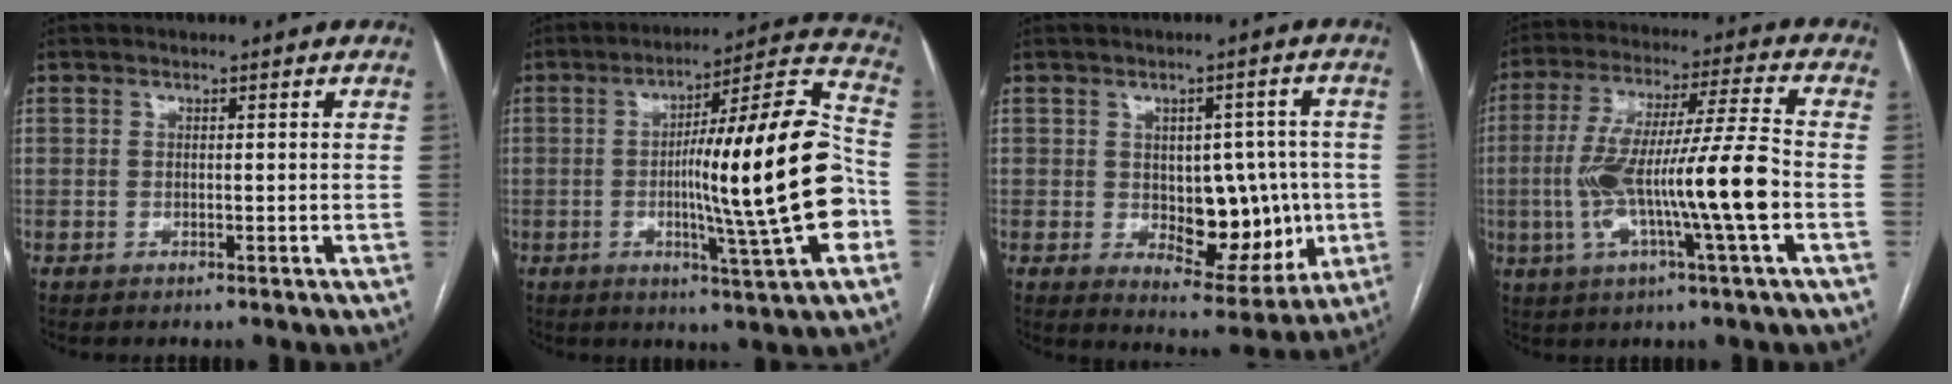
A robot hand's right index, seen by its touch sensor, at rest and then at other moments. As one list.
[{"total": 20.1, "force": [-3.5, 0.0, 19.8], "torque": [-0.285, 0.009, -0.055]}, {"total": 11.4, "force": [-1.0, 6.4, 9.5], "torque": [-0.115, 0.011, 0.007]}, {"total": 15.5, "force": [-3.1, -0.3, 15.2], "torque": [-0.287, 0.007, -0.057]}]